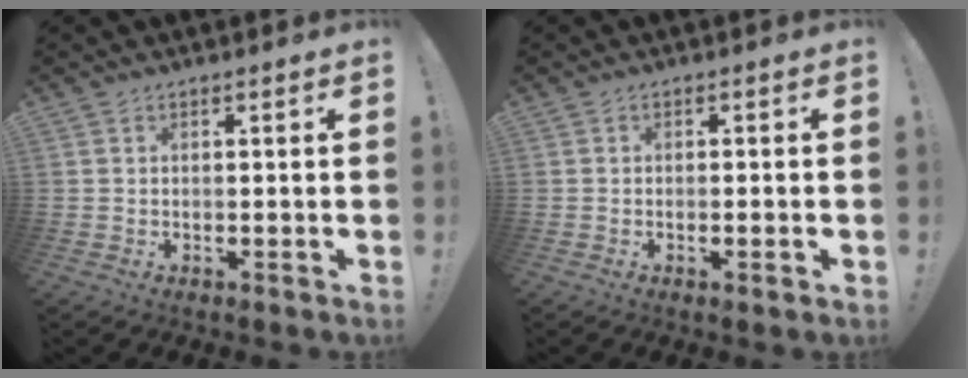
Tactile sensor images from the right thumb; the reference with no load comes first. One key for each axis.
{"total": 1.6, "fx": -0.5, "fy": -0.3, "fz": 1.5, "tx": -0.025, "ty": -0.001, "tz": -0.009}